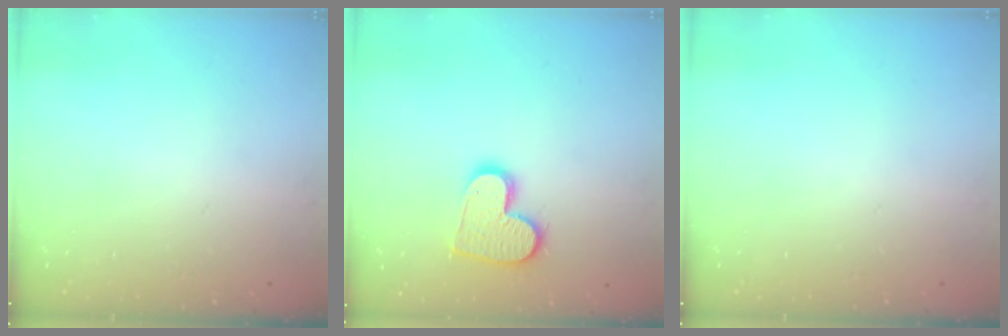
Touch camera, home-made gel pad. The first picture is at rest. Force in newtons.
{"total": 13.8, "press": 13.8, "slide": 1.0}
{"total": 0.0}